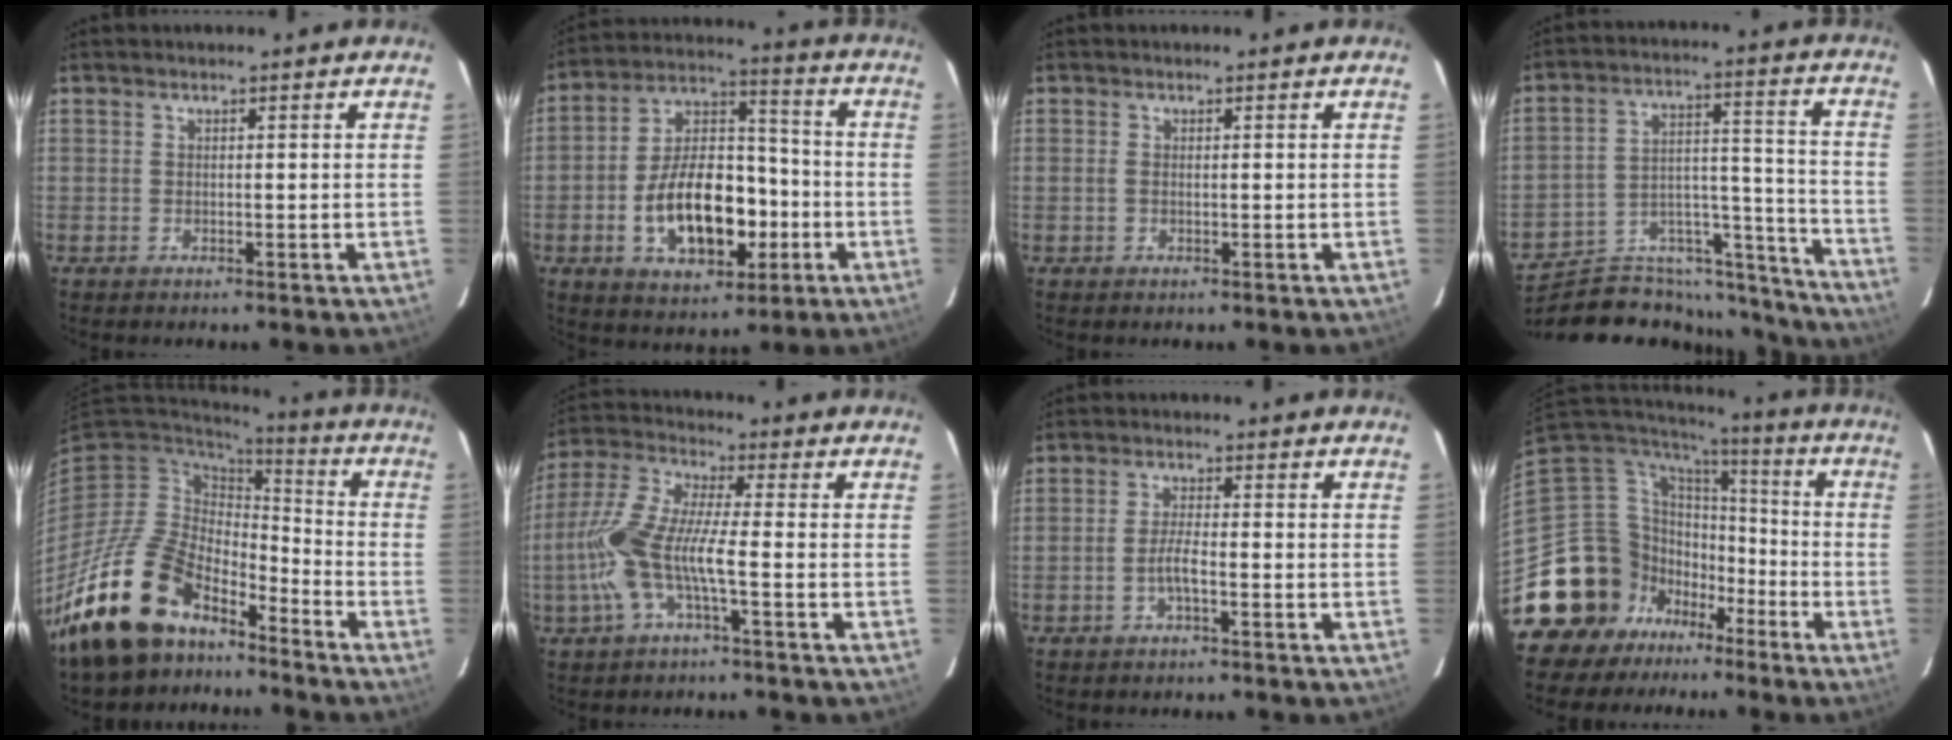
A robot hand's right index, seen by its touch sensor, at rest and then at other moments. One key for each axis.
{"total": 16.9, "fx": -4.9, "fy": 9.4, "fz": 13.2, "tx": -0.248, "ty": 0.022, "tz": -0.067}
{"total": 0.8, "fx": -0.1, "fy": 0.4, "fz": 0.7, "tx": -0.015, "ty": 0.000, "tz": -0.002}
{"total": 21.6, "fx": -19.6, "fy": 7.4, "fz": 4.8, "tx": -0.064, "ty": 0.067, "tz": -0.279}
{"total": 18.0, "fx": -13.8, "fy": 8.3, "fz": 8.0, "tx": -0.164, "ty": 0.001, "tz": -0.244}
{"total": 11.4, "fx": -3.3, "fy": 1.7, "fz": 10.8, "tx": -0.240, "ty": 0.001, "tz": -0.065}
{"total": 2.9, "fx": -1.4, "fy": 0.3, "fz": 2.6, "tx": -0.053, "ty": 0.001, "tz": -0.027}
{"total": 15.0, "fx": -9.0, "fy": 11.9, "fz": 2.1, "tx": -0.074, "ty": 0.047, "tz": -0.157}